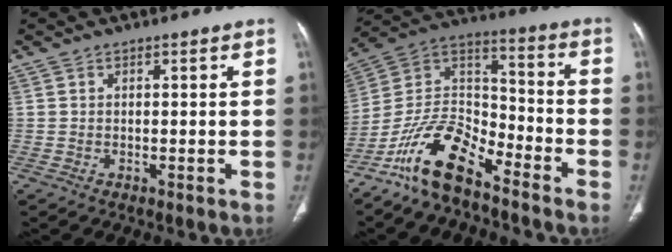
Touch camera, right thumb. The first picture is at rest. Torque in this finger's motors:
{"motor_torque": [0.35, 0.08, 1.43, -1.34, 0.12]}